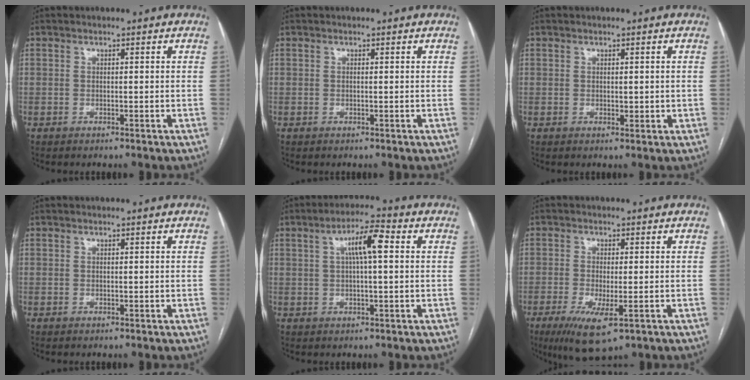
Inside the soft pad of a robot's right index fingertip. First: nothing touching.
{"total": 0.0}
{"total": 1.3, "force": [0.1, 0.9, 0.9], "torque": [-0.014, 0.000, 0.006]}
{"total": 0.0}
{"total": 6.3, "force": [1.4, 1.0, 6.1], "torque": [-0.110, 0.019, 0.024]}
{"total": 7.7, "force": [-3.7, 2.1, 6.4], "torque": [-0.112, -0.021, -0.054]}